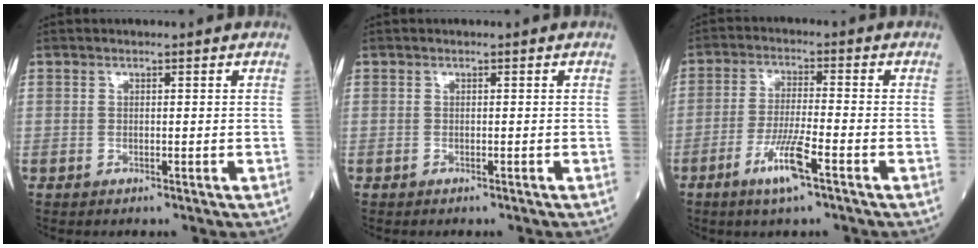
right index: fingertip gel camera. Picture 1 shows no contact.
{"total": 0.0}
{"total": 7.0, "force": [-3.7, 0.1, 5.9], "torque": [-0.118, -0.011, -0.070]}